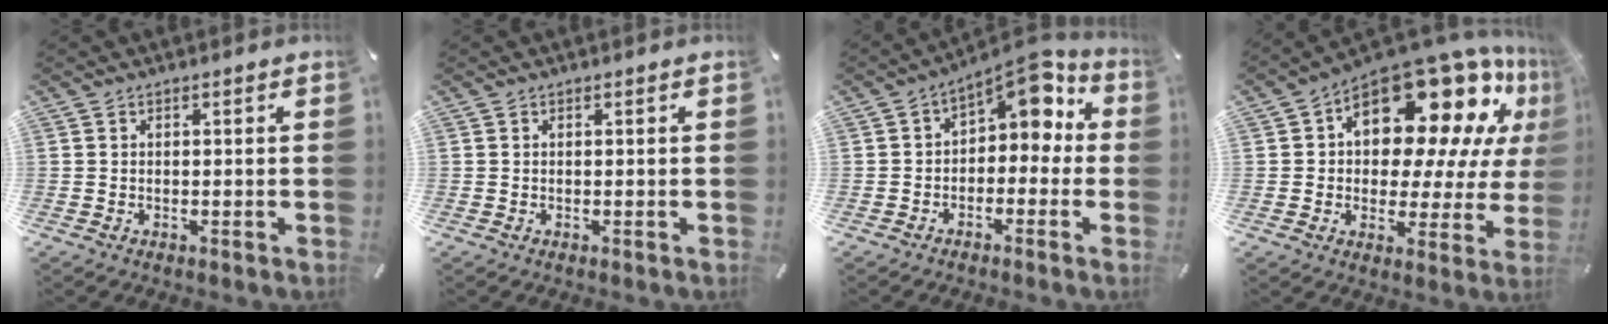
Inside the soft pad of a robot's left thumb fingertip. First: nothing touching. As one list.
[{"total": 0.0}, {"total": 7.6, "force": [3.8, 4.6, 4.6], "torque": [-0.064, -0.035, 0.061]}, {"total": 19.9, "force": [11.4, 11.2, 12.0], "torque": [-0.167, -0.094, 0.192]}]